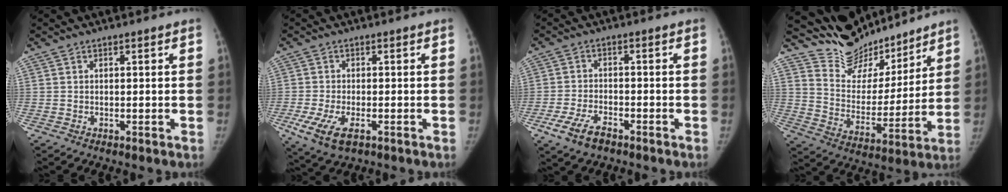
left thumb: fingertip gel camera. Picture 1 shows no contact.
{"total": 7.2, "force": [-2.8, 3.6, 5.6], "torque": [-0.119, -0.010, -0.044]}
{"total": 6.2, "force": [-3.8, 3.0, 3.9], "torque": [-0.086, 0.011, -0.069]}
{"total": 15.8, "force": [14.6, 5.4, 2.6], "torque": [-0.002, -0.107, 0.255]}